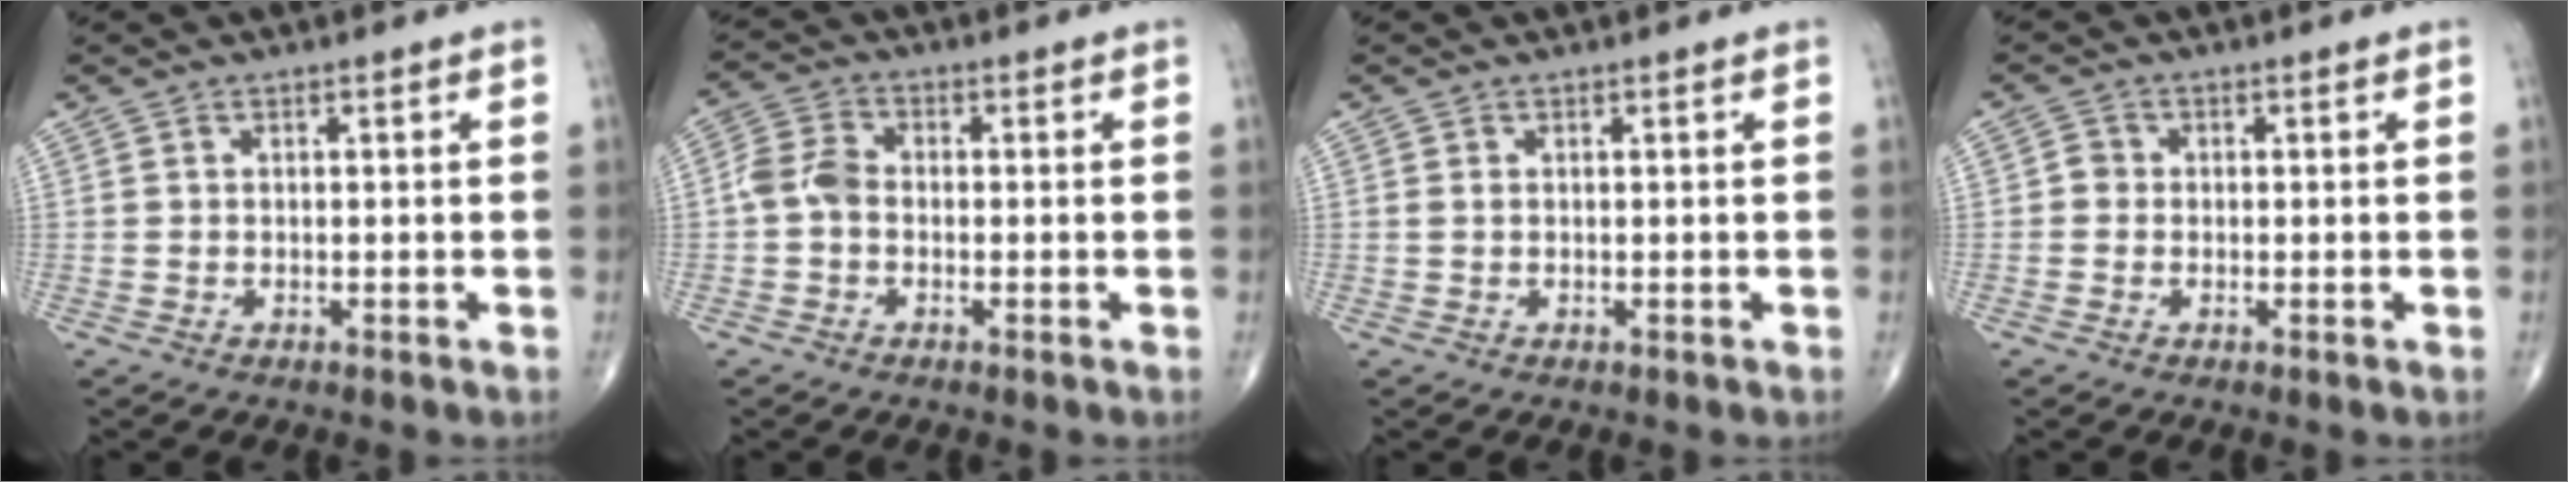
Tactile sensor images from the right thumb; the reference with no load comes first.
{"total": 5.0, "force": [-0.7, 3.4, 3.6], "torque": [-0.070, 0.014, -0.025]}
{"total": 0.5, "force": [0.1, 0.2, 0.4], "torque": [-0.012, 0.004, 0.004]}
{"total": 1.7, "force": [-0.2, 1.5, 0.7], "torque": [0.000, 0.006, -0.009]}